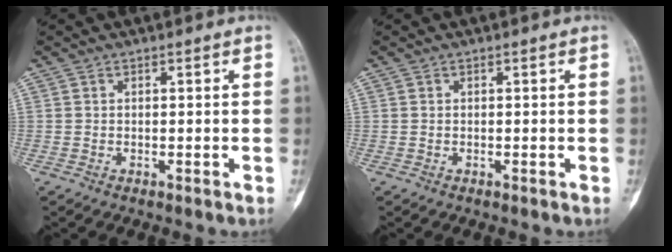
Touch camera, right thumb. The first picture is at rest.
{"total": 0.0}